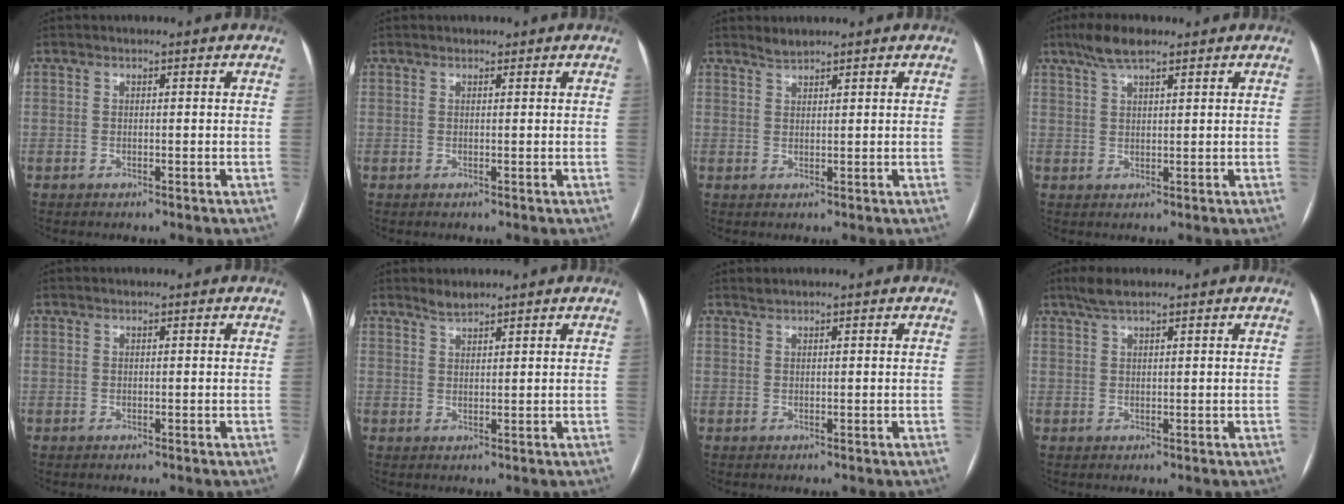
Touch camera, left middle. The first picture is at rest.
{"total": 0.6, "force": [0.5, 0.4, 0.1], "torque": [-0.006, 0.006, 0.007]}
{"total": 1.3, "force": [1.3, 0.1, 0.2], "torque": [-0.008, 0.004, 0.030]}
{"total": 4.9, "force": [3.5, 1.2, 3.2], "torque": [-0.069, 0.016, 0.065]}
{"total": 0.0}
{"total": 1.8, "force": [1.7, 0.3, 0.5], "torque": [-0.011, 0.005, 0.036]}
{"total": 0.5, "force": [0.5, 0.0, 0.0], "torque": [-0.005, 0.006, 0.013]}
{"total": 2.9, "force": [2.2, 0.5, 1.8], "torque": [-0.041, 0.012, 0.046]}